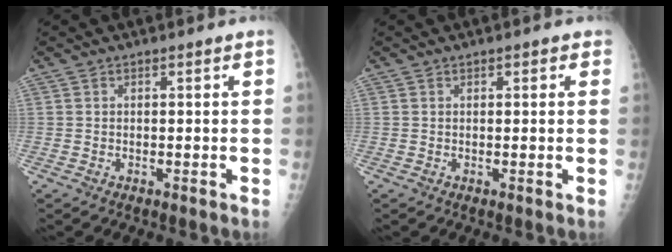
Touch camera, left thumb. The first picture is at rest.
{"total": 1.4, "force": [0.7, 0.8, 0.9], "torque": [0.000, 0.001, 0.005]}